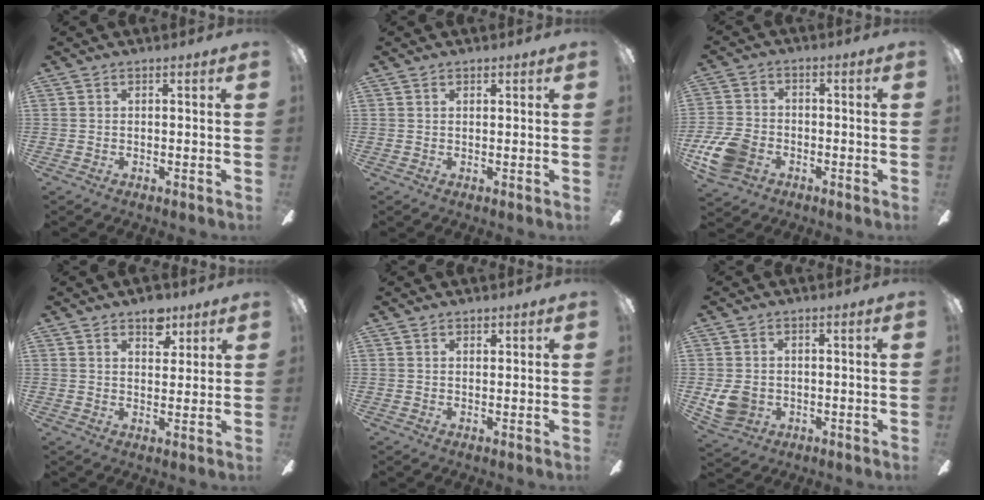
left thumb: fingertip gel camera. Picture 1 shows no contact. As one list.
[{"total": 0.6, "force": [0.5, 0.3, 0.2], "torque": [-0.005, 0.001, 0.010]}, {"total": 10.0, "force": [-4.3, 7.1, 5.6], "torque": [-0.120, 0.021, -0.078]}, {"total": 6.2, "force": [4.3, 3.5, 2.8], "torque": [-0.018, -0.018, 0.070]}, {"total": 1.2, "force": [1.0, 0.6, 0.2], "torque": [-0.004, 0.000, 0.019]}, {"total": 6.2, "force": [-0.3, 5.4, 3.2], "torque": [-0.071, 0.008, -0.002]}]